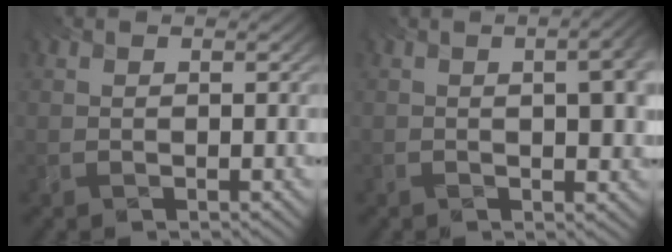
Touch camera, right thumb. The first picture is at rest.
{"total": 8.0, "force": [1.4, 3.3, 7.1], "torque": [-0.076, 0.034, -0.002]}